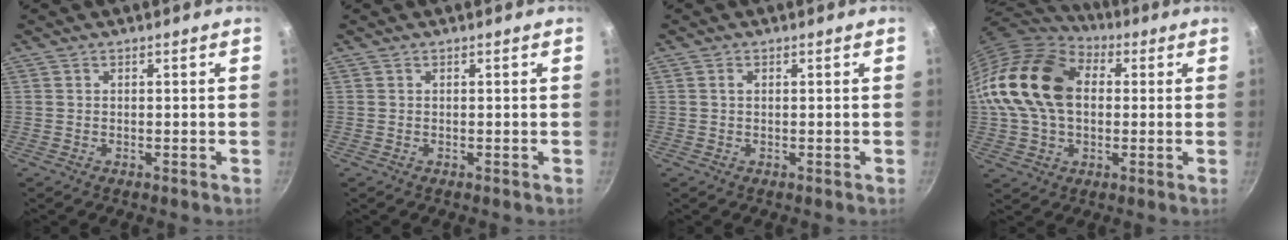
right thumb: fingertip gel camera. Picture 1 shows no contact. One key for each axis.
{"total": 0.0}
{"total": 0.7, "fx": 0.2, "fy": 0.5, "fz": 0.5, "tx": -0.009, "ty": 0.003, "tz": 0.003}
{"total": 21.2, "fx": 2.5, "fy": 14.6, "fz": 15.2, "tx": -0.281, "ty": 0.033, "tz": 0.033}